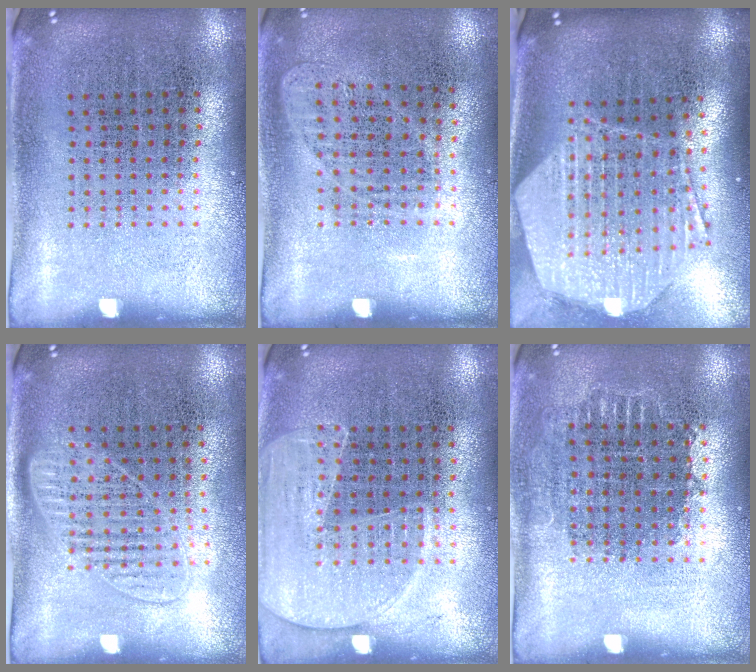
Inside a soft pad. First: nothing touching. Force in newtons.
{"total": 1.0, "press": 0.9, "slide": 0.3}
{"total": 2.8, "press": 2.3, "slide": 1.7}
{"total": 1.3, "press": 1.2, "slide": 0.6}
{"total": 1.6, "press": 1.4, "slide": 0.8}
{"total": 0.8, "press": 0.7, "slide": 0.3}